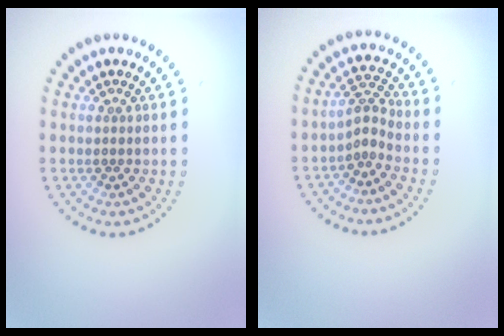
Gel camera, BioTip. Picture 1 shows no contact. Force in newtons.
{"total": 2.1, "press": 1.4, "slide": 1.5}